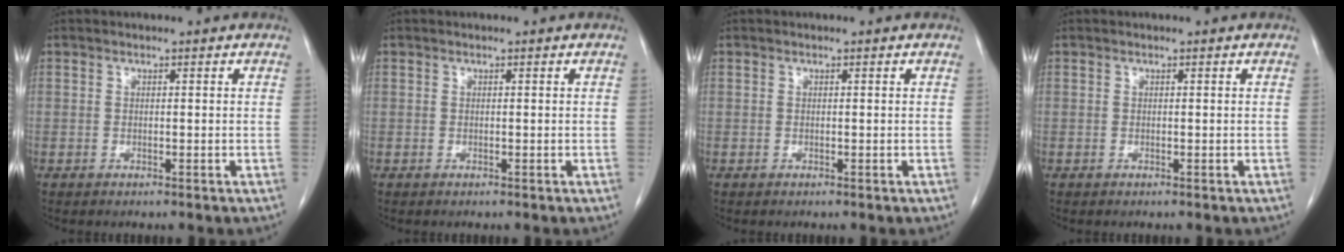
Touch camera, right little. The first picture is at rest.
{"total": 0.0}
{"total": 0.0}
{"total": 0.0}